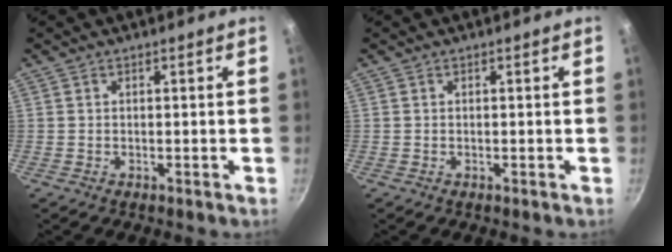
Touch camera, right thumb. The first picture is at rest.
{"total": 0.0}